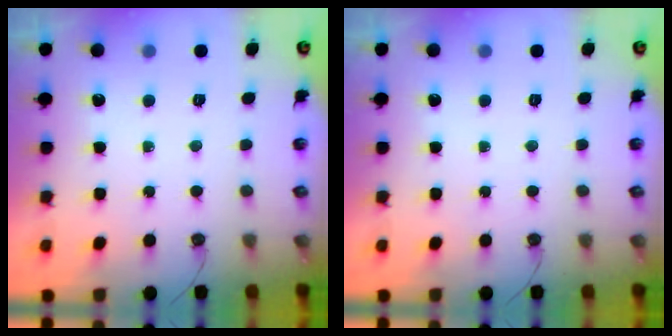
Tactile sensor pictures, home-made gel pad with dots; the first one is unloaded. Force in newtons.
{"total": 0.0}